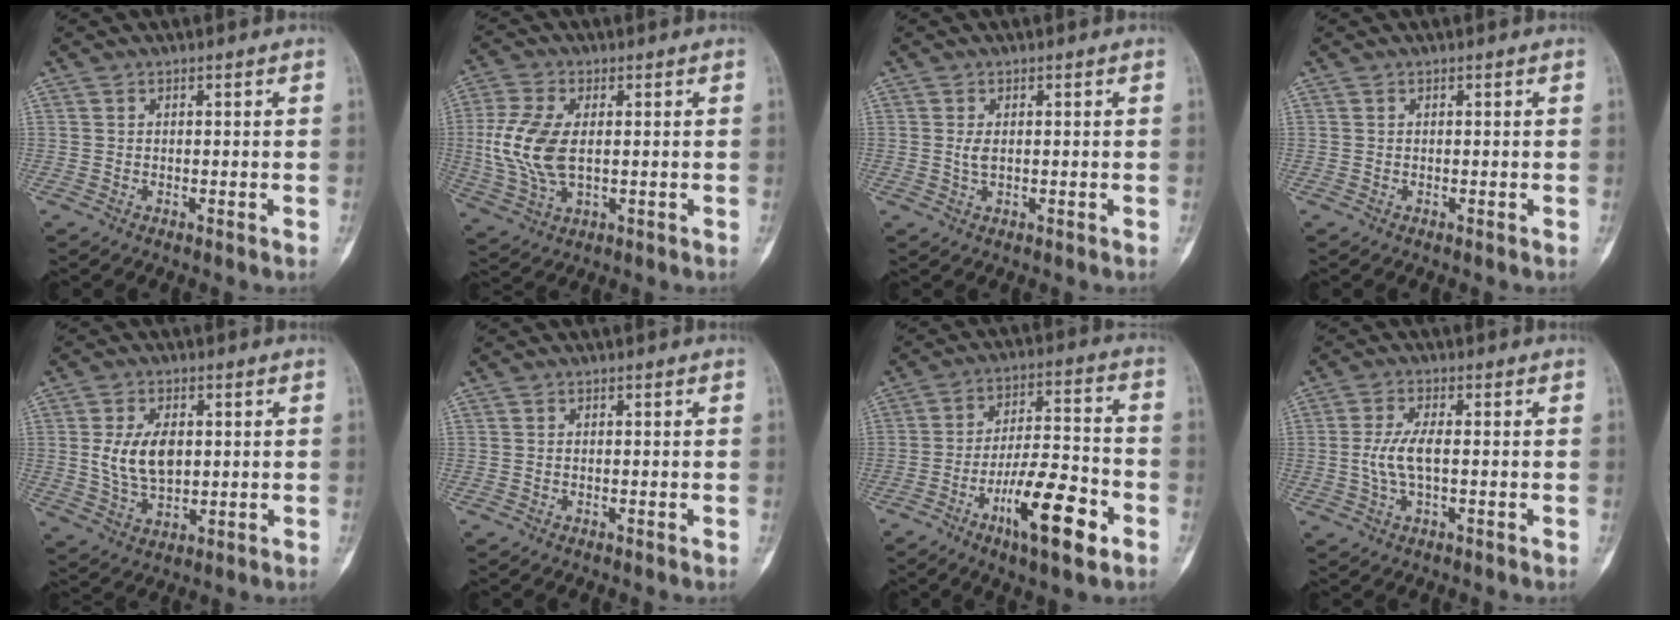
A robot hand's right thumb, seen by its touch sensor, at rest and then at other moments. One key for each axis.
{"total": 11.4, "fx": 0.6, "fy": 6.3, "fz": 9.5, "tx": -0.215, "ty": -0.002, "tz": 0.015}
{"total": 1.6, "fx": 0.2, "fy": 0.8, "fz": 1.4, "tx": -0.029, "ty": 0.000, "tz": 0.008}
{"total": 0.0}
{"total": 9.5, "fx": 1.2, "fy": 5.7, "fz": 7.4, "tx": -0.130, "ty": -0.009, "tz": 0.031}
{"total": 0.0}
{"total": 16.0, "fx": -7.3, "fy": 4.6, "fz": 13.5, "tx": -0.222, "ty": 0.040, "tz": -0.117}
{"total": 5.6, "fx": -0.3, "fy": 2.0, "fz": 5.3, "tx": -0.121, "ty": 0.006, "tz": -0.007}